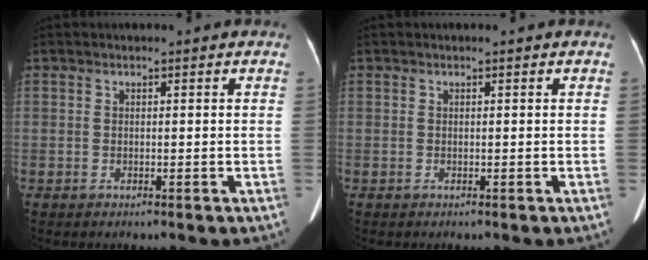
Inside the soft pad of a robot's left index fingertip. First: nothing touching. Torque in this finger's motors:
{"motor_torque": [0.00, 0.00, 0.00, 0.00]}